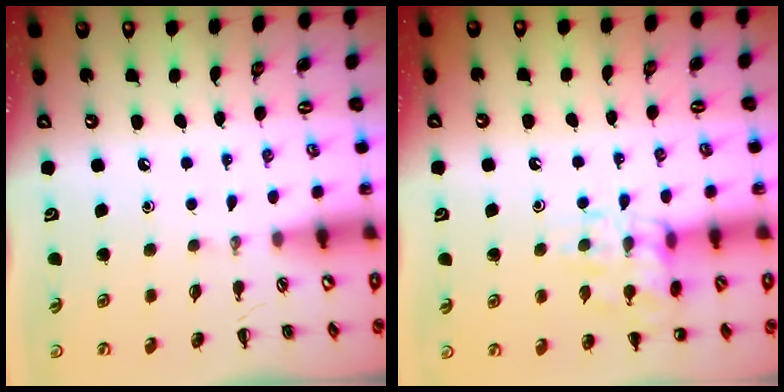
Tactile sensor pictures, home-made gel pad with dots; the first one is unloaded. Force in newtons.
{"total": 14.2, "press": 14.0, "slide": 2.1}